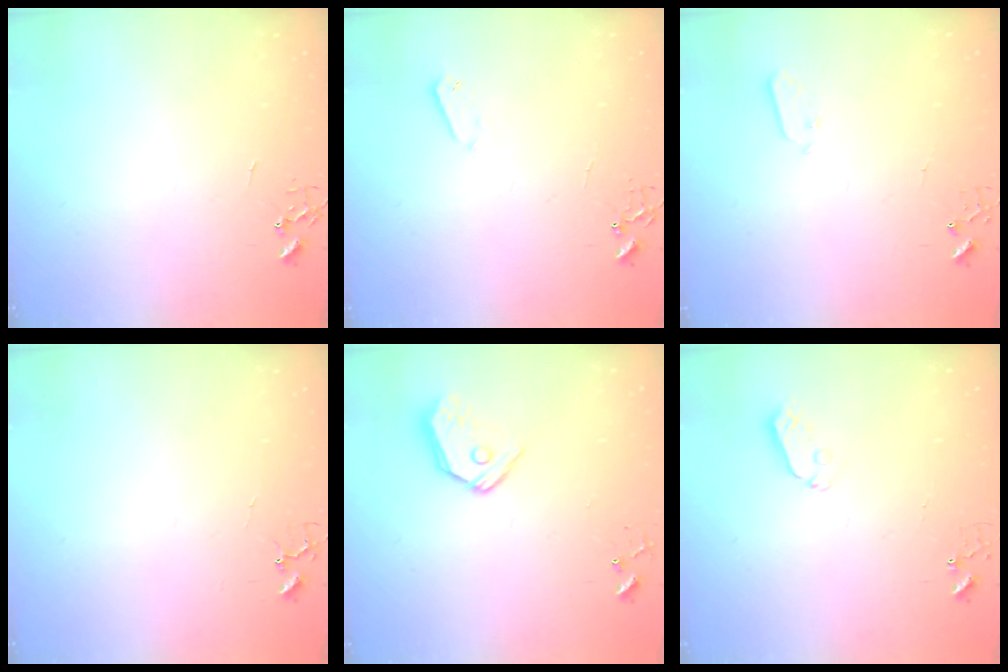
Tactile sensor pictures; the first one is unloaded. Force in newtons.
{"total": 3.5, "press": 3.4, "slide": 0.8}
{"total": 2.0, "press": 2.0, "slide": 0.4}
{"total": 3.4, "press": 3.4, "slide": 0.4}
{"total": 10.4, "press": 10.4, "slide": 1.2}
{"total": 4.6, "press": 4.6, "slide": 0.3}